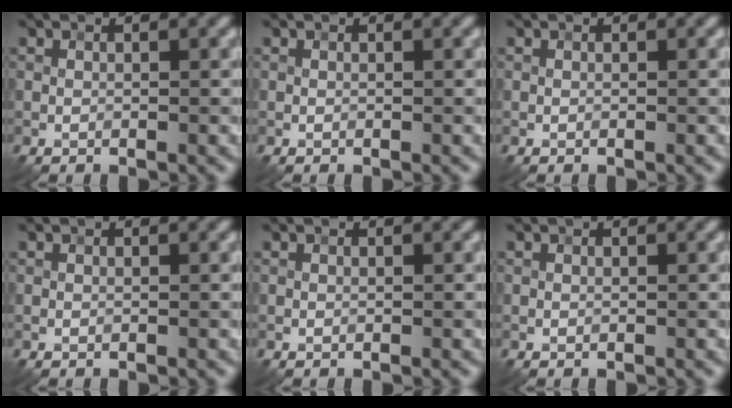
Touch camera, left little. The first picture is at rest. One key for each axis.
{"total": 0.0}
{"total": 0.0}
{"total": 0.0}
{"total": 0.0}
{"total": 0.0}